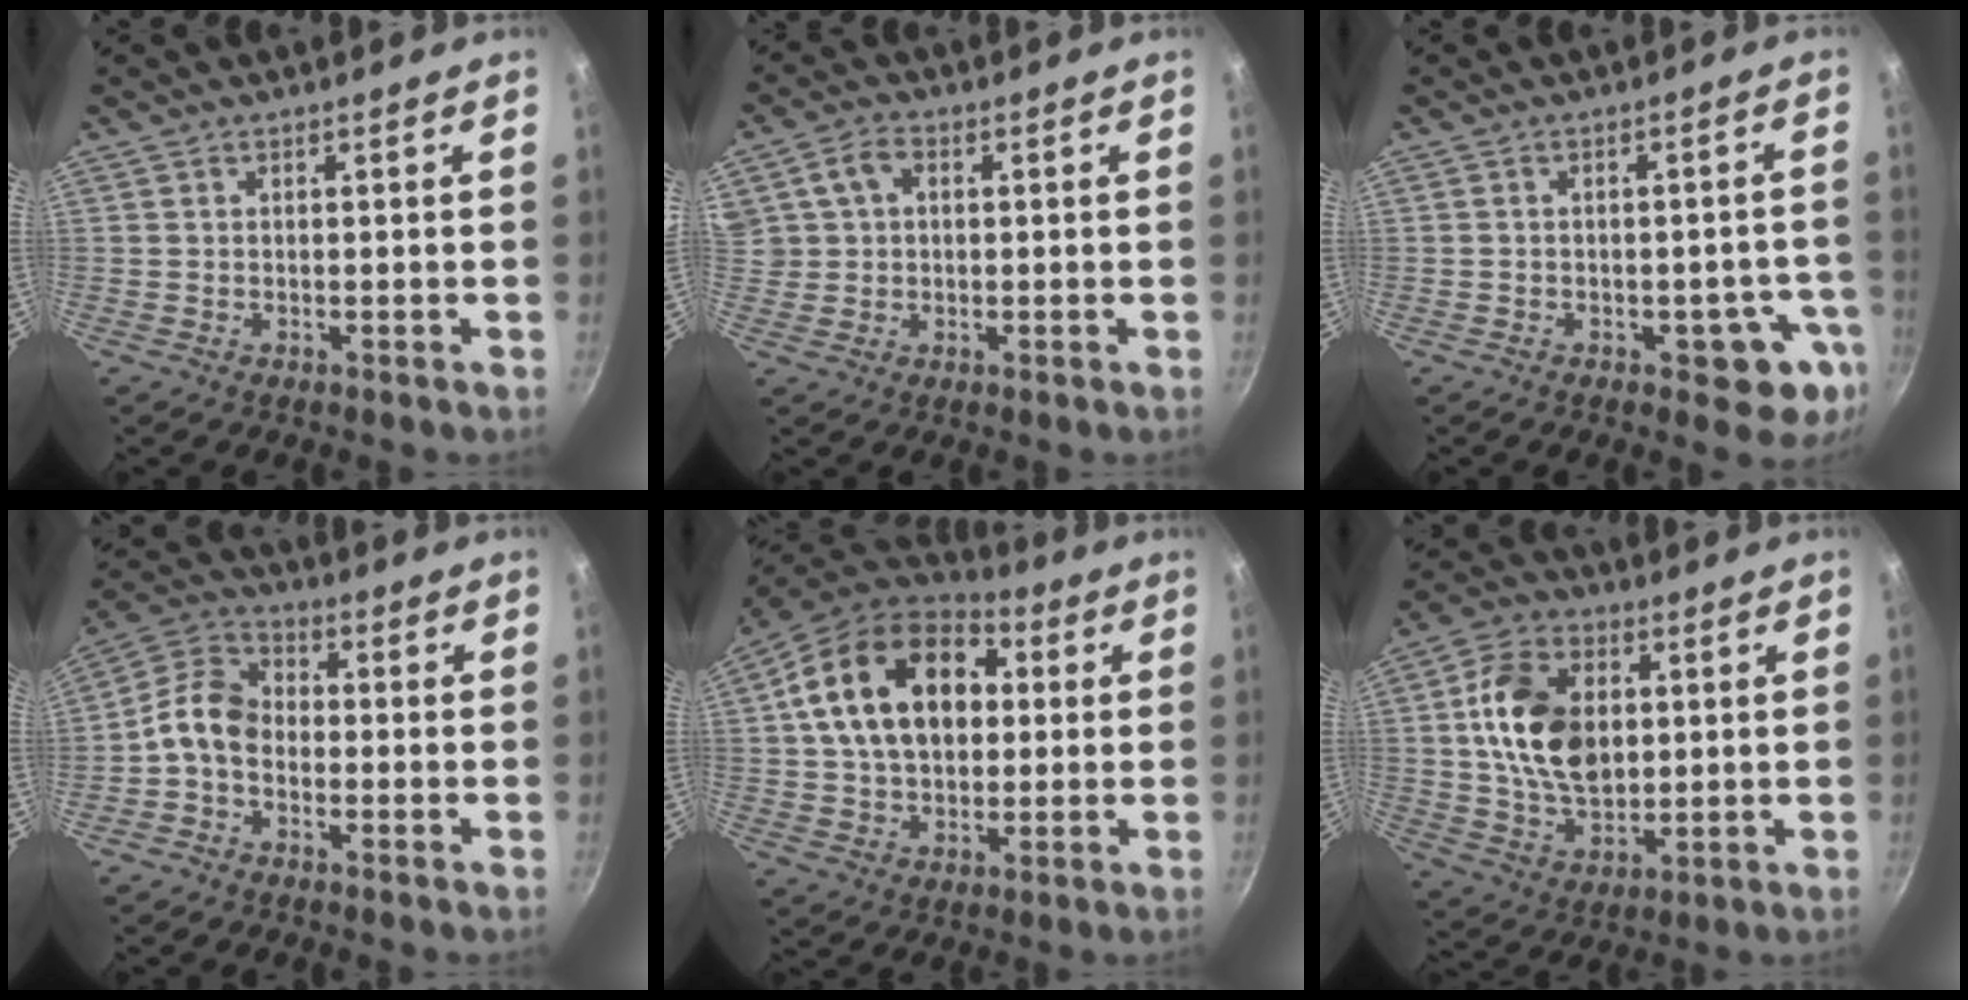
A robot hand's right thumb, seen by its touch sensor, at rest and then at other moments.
{"total": 6.0, "force": [1.5, 4.7, 3.4], "torque": [-0.047, 0.008, 0.026]}
{"total": 8.0, "force": [-3.0, 4.3, 6.1], "torque": [-0.022, 0.019, -0.033]}
{"total": 8.0, "force": [-2.1, 5.8, 5.2], "torque": [-0.091, 0.039, -0.063]}
{"total": 20.7, "force": [4.2, 14.2, 14.4], "torque": [-0.220, 0.022, 0.058]}
{"total": 16.4, "force": [2.3, 11.0, 11.9], "torque": [-0.189, -0.003, 0.039]}